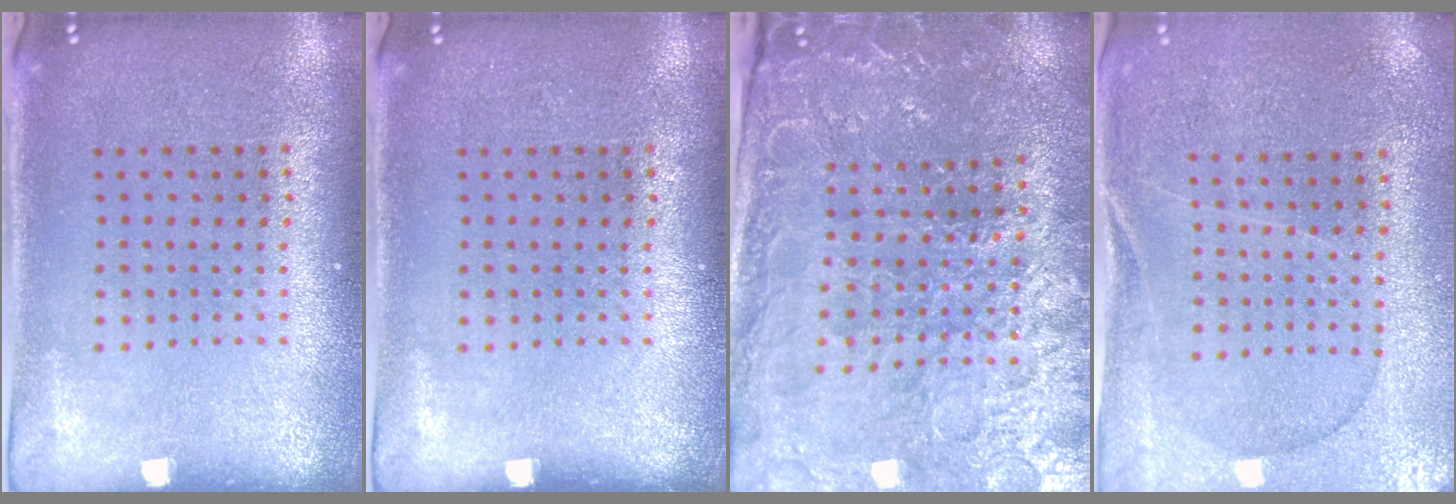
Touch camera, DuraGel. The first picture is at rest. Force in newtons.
{"total": 0.0}
{"total": 3.8, "press": 3.8, "slide": 0.6}
{"total": 0.6, "press": 0.5, "slide": 0.3}